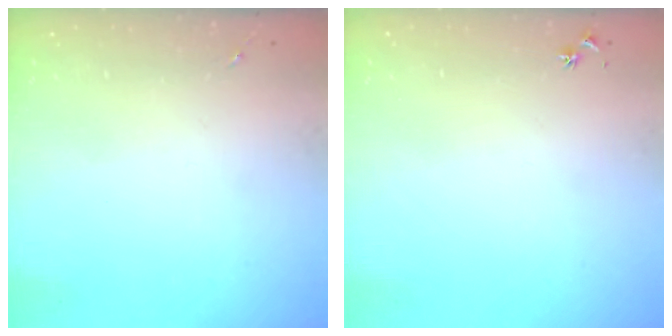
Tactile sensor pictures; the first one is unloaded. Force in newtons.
{"total": 3.0, "press": 2.9, "slide": 0.3}